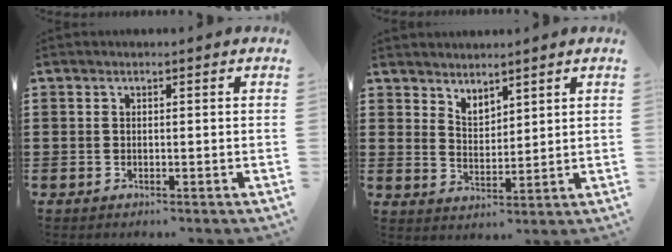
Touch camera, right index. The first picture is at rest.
{"total": 3.0, "force": [2.9, 0.8, -0.3], "torque": [-0.004, -0.007, 0.057]}